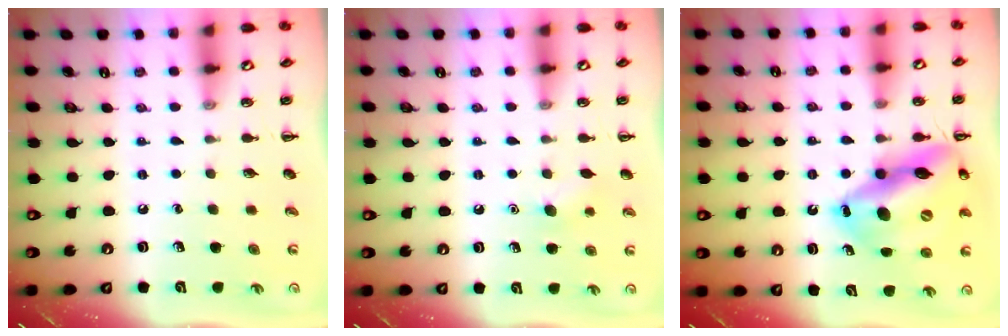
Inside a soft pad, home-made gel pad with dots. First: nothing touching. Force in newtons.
{"total": 7.0, "press": 6.7, "slide": 1.9}
{"total": 20.1, "press": 19.6, "slide": 4.5}